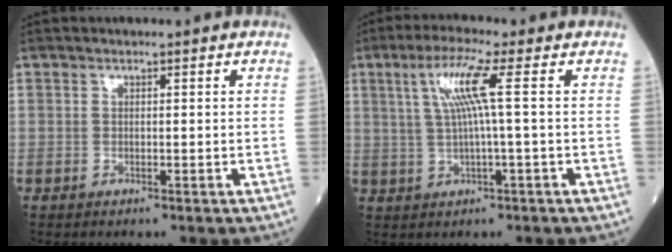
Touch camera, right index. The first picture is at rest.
{"total": 6.5, "force": [1.5, -0.9, 6.2], "torque": [-0.125, 0.015, 0.035]}